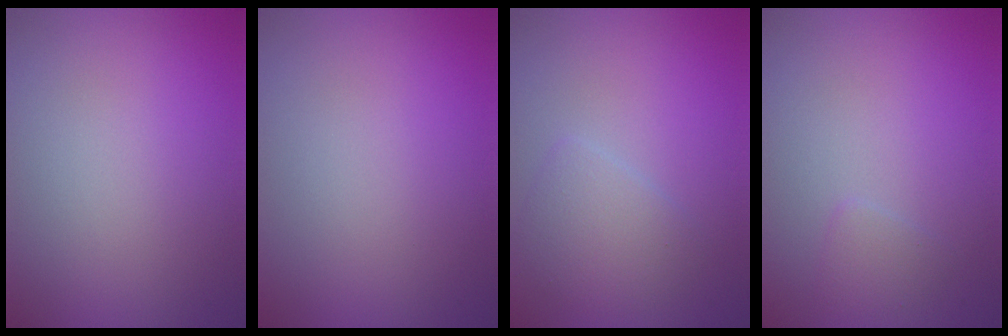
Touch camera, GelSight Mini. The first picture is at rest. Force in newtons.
{"total": 0.0}
{"total": 2.4, "press": 2.4, "slide": 0.1}
{"total": 1.0, "press": 1.0, "slide": 0.1}